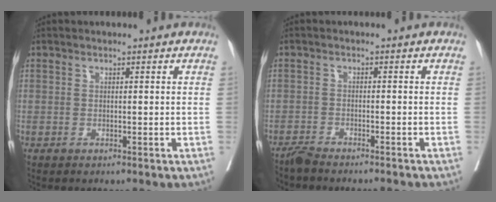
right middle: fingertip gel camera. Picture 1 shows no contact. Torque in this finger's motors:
{"motor_torque": [-0.51, -0.27, 0.00, 0.00]}